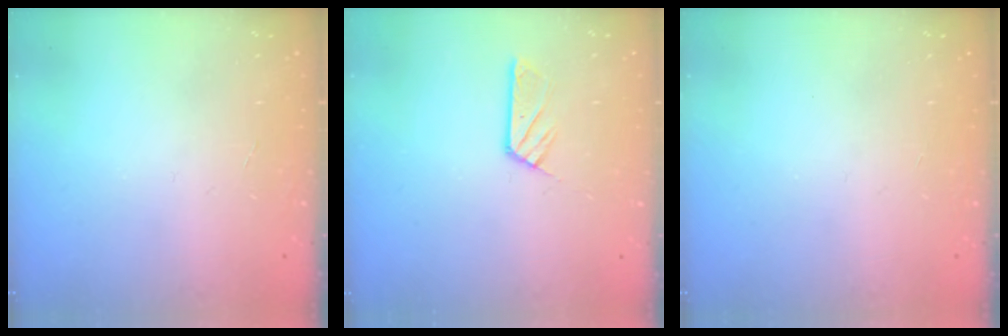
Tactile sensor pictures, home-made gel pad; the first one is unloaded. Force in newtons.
{"total": 5.2, "press": 5.2, "slide": 0.1}
{"total": 0.0}